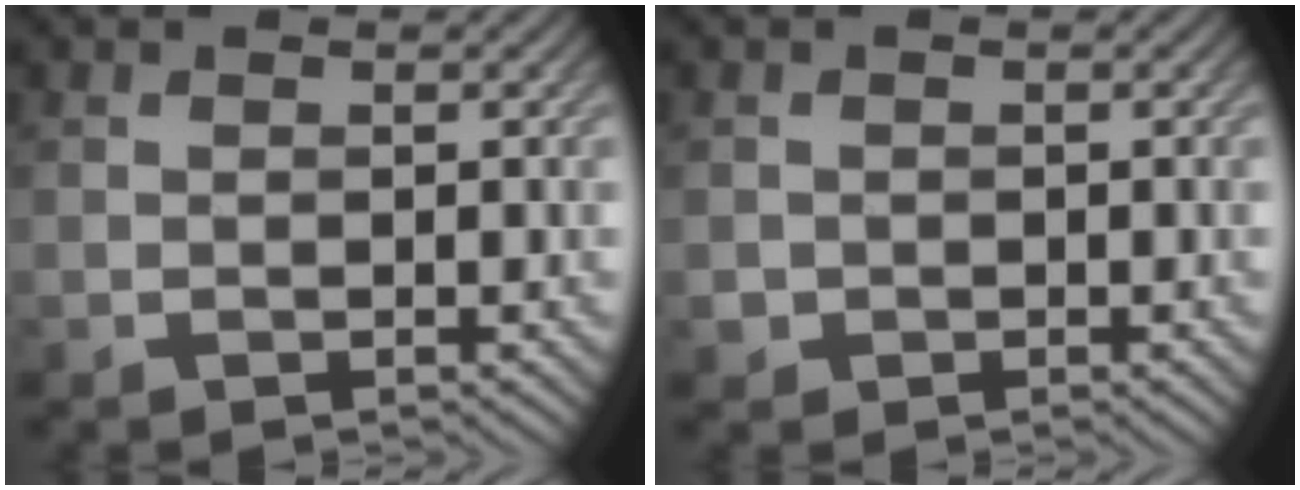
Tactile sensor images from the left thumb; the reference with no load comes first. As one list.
[{"total": 1.3, "force": [-0.3, 1.3, 0.1], "torque": [0.001, -0.006, -0.009]}]